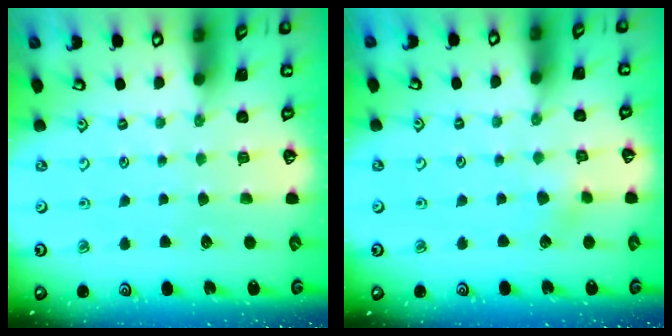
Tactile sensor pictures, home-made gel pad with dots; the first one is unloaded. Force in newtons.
{"total": 2.9, "press": 2.9, "slide": 0.3}